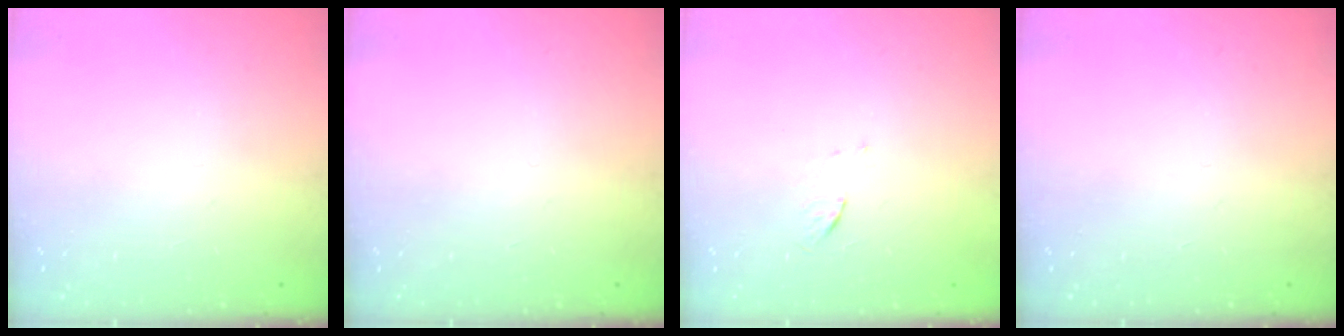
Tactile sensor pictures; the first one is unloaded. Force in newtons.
{"total": 0.0}
{"total": 3.2, "press": 3.0, "slide": 1.3}
{"total": 0.0}